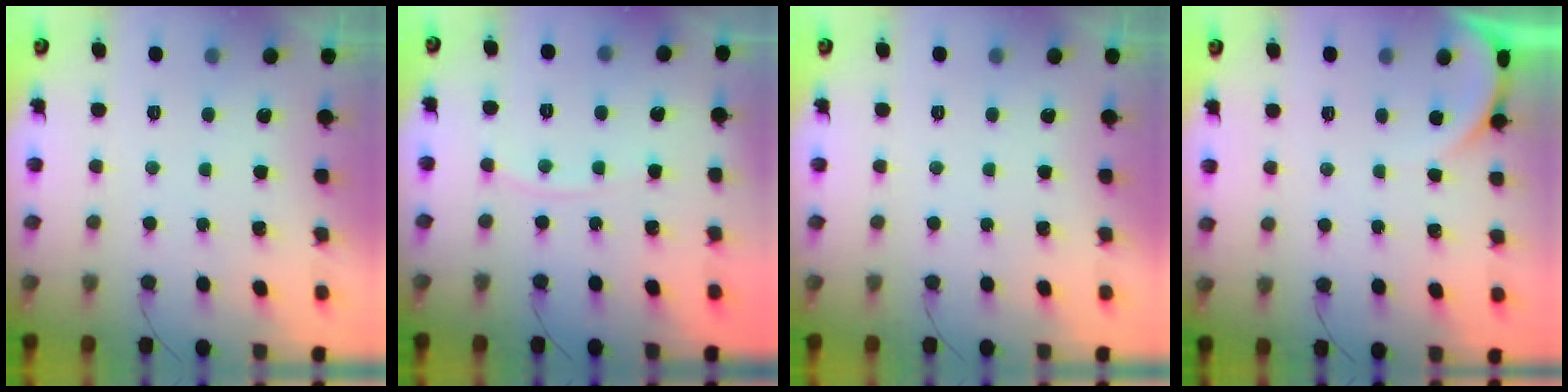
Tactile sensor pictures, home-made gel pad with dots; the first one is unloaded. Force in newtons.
{"total": 3.9, "press": 3.9, "slide": 0.6}
{"total": 0.0}
{"total": 2.0, "press": 2.0, "slide": 0.2}